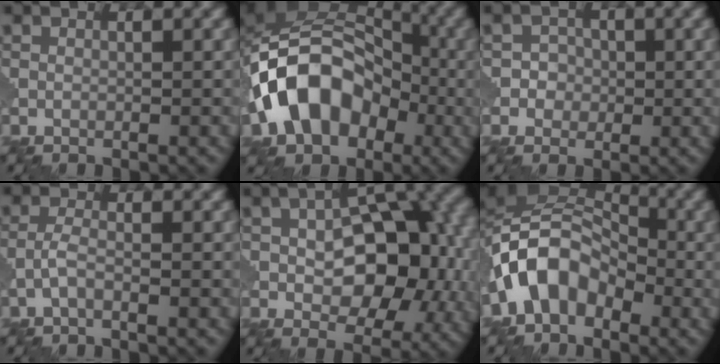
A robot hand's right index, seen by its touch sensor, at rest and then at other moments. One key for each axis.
{"total": 11.6, "fx": -3.3, "fy": 8.7, "fz": 7.0, "tx": -0.114, "ty": 0.007, "tz": -0.074}
{"total": 2.2, "fx": -0.3, "fy": 2.1, "fz": 0.5, "tx": 0.011, "ty": 0.003, "tz": -0.015}
{"total": 1.6, "fx": -0.9, "fy": 0.4, "fz": 1.3, "tx": -0.030, "ty": 0.004, "tz": -0.024}
{"total": 11.8, "fx": 0.2, "fy": 7.2, "fz": 9.3, "tx": -0.129, "ty": 0.000, "tz": 0.008}
{"total": 8.0, "fx": -3.0, "fy": 5.4, "fz": 5.0, "tx": -0.083, "ty": 0.018, "tz": -0.073}